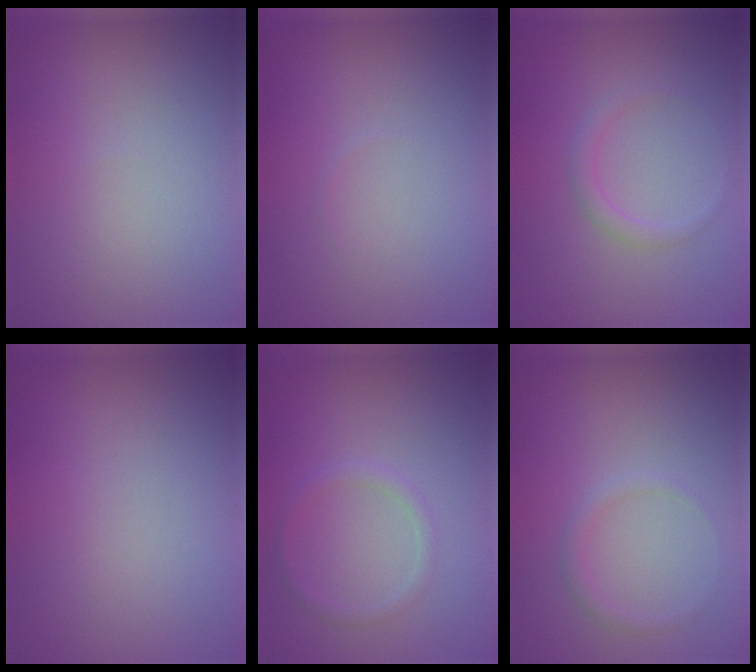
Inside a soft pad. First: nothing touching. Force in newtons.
{"total": 0.0}
{"total": 1.3, "press": 1.3, "slide": 0.0}
{"total": 0.0}
{"total": 1.2, "press": 1.2, "slide": 0.0}
{"total": 1.1, "press": 1.1, "slide": 0.1}